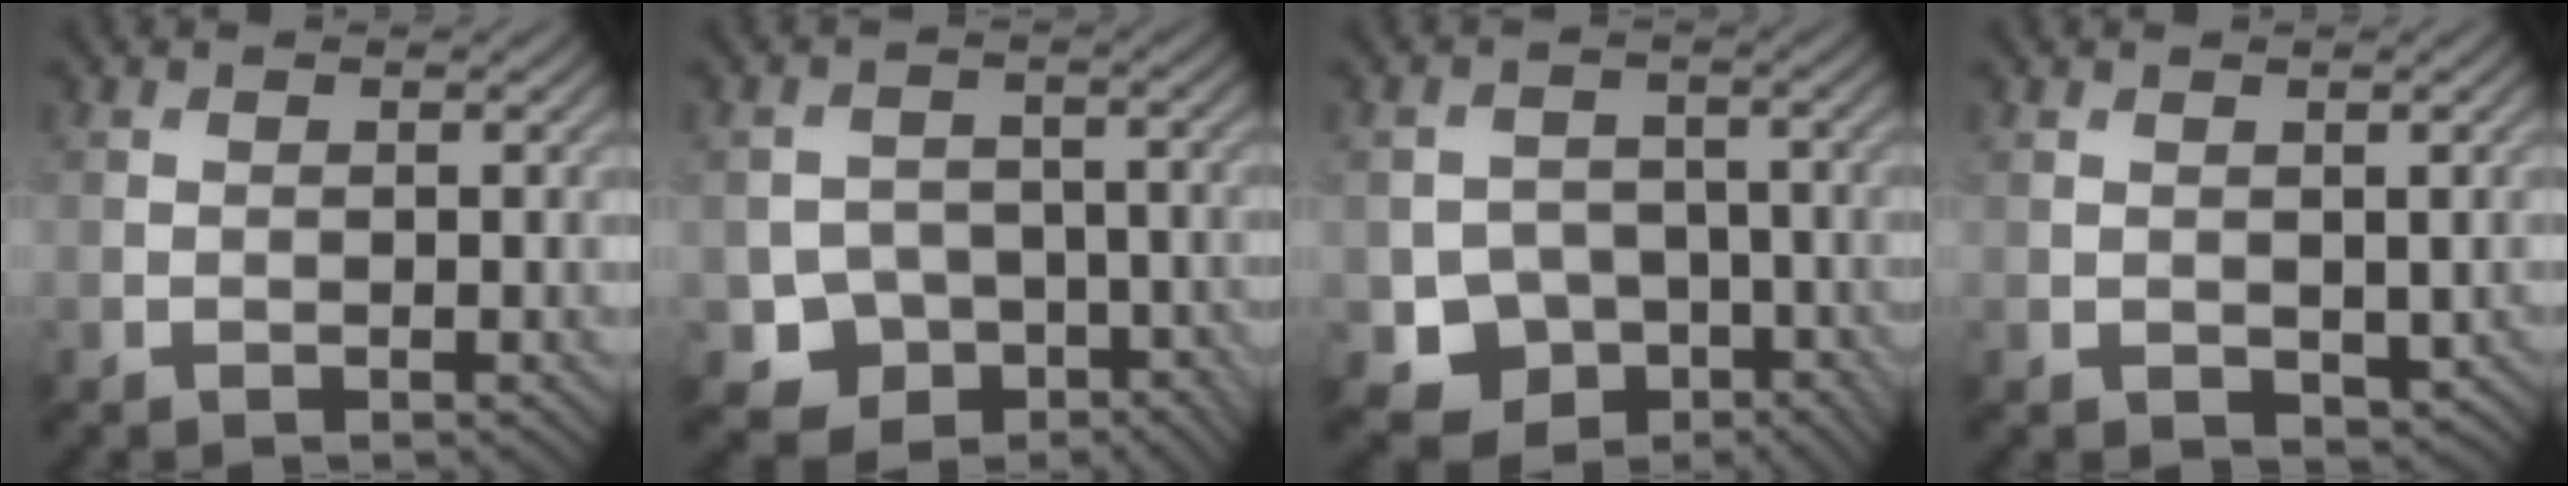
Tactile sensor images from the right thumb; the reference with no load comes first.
{"total": 6.6, "force": [-3.2, 5.2, 2.4], "torque": [-0.040, -0.012, -0.054]}
{"total": 7.3, "force": [-3.2, 5.9, 2.8], "torque": [-0.049, -0.022, -0.057]}
{"total": 2.0, "force": [0.3, 1.5, 1.3], "torque": [-0.028, -0.012, 0.014]}